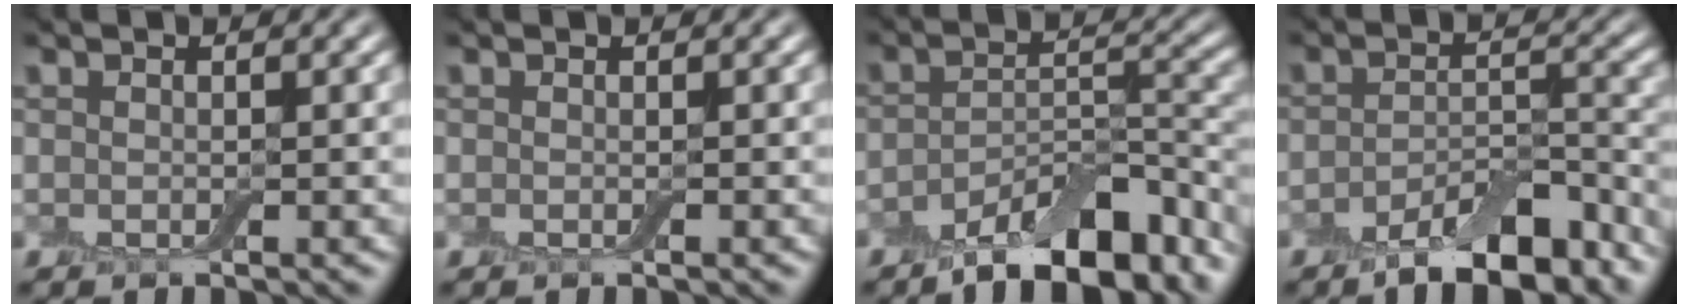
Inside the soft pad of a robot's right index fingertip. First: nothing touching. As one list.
[{"total": 0.0}, {"total": 9.5, "force": [-6.6, 3.5, 5.9], "torque": [-0.085, -0.004, -0.109]}, {"total": 7.6, "force": [-5.3, 2.6, 4.8], "torque": [-0.069, 0.002, -0.088]}]